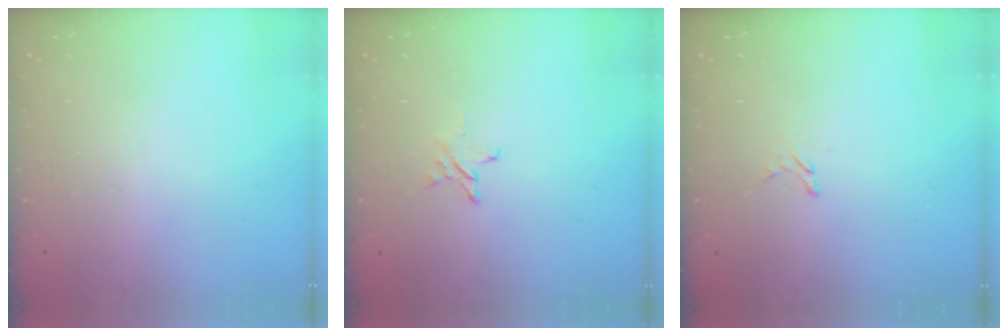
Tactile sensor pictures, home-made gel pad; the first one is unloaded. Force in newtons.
{"total": 4.0, "press": 3.9, "slide": 0.3}
{"total": 2.4, "press": 2.4, "slide": 0.2}